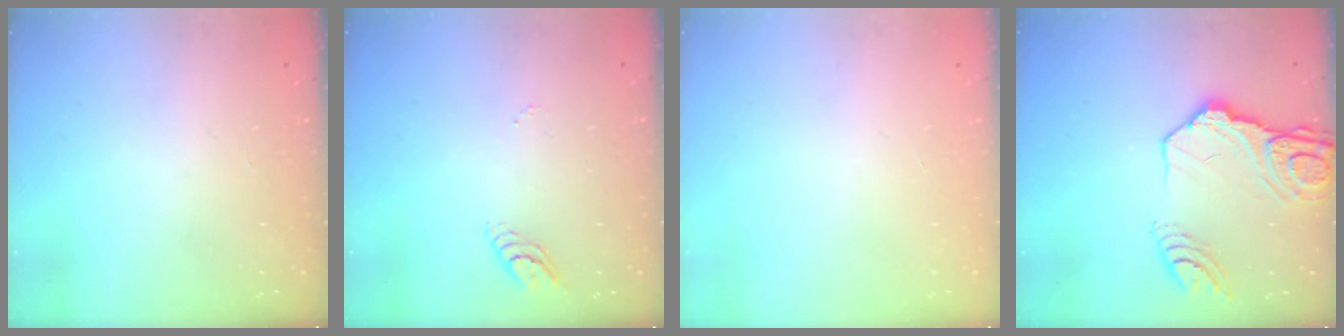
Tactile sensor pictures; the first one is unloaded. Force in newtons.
{"total": 3.6, "press": 3.6, "slide": 0.6}
{"total": 0.0}
{"total": 14.8, "press": 14.8, "slide": 0.9}